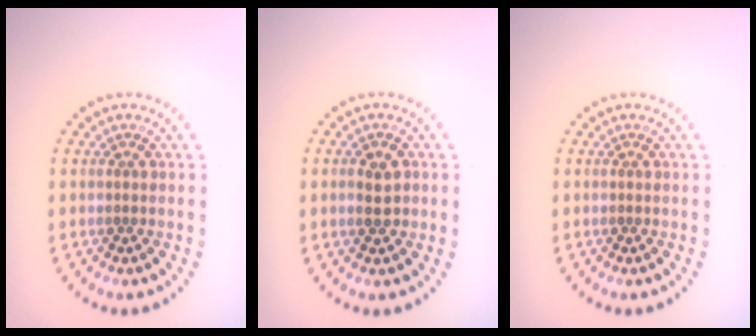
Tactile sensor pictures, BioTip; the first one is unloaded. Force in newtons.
{"total": 2.2, "press": 2.2, "slide": 0.2}
{"total": 0.0}